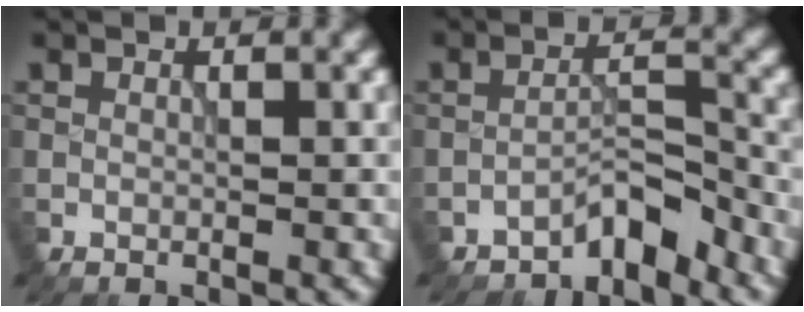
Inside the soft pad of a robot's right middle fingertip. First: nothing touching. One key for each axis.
{"total": 3.3, "fx": -2.8, "fy": 0.8, "fz": 1.5, "tx": -0.017, "ty": 0.019, "tz": -0.052}